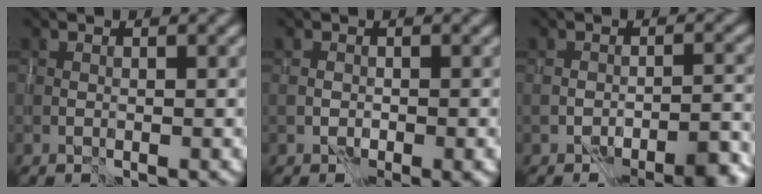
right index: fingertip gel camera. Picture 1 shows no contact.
{"total": 1.7, "force": [-0.9, 0.9, 1.2], "torque": [-0.022, -0.010, -0.009]}
{"total": 4.3, "force": [-3.3, 1.0, 2.5], "torque": [-0.037, -0.003, -0.044]}